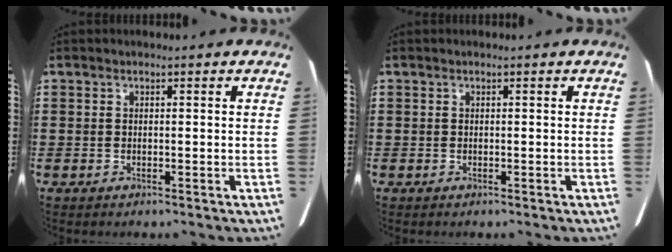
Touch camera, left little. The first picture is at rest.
{"total": 0.0}